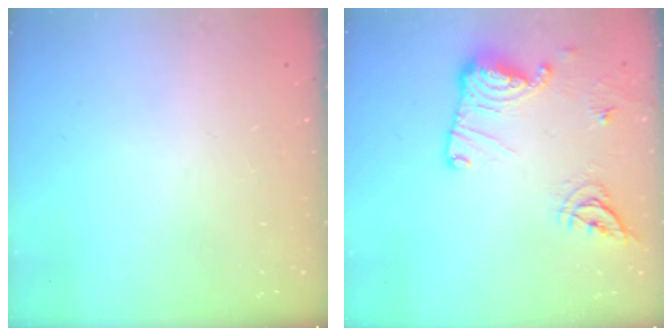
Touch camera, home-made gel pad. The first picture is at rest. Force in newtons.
{"total": 14.9, "press": 14.9, "slide": 0.4}